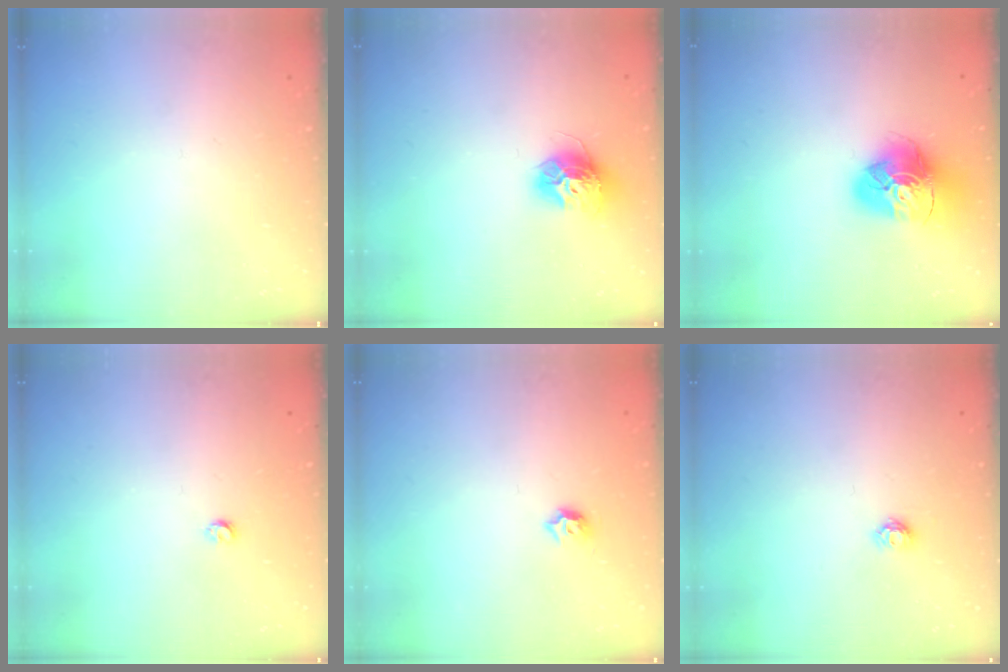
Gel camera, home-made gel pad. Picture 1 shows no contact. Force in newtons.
{"total": 12.0, "press": 11.9, "slide": 1.1}
{"total": 15.5, "press": 15.4, "slide": 1.7}
{"total": 2.9, "press": 2.8, "slide": 0.5}
{"total": 4.0, "press": 3.9, "slide": 0.8}
{"total": 4.6, "press": 4.6, "slide": 0.5}